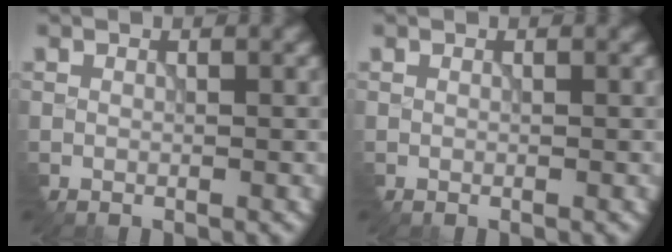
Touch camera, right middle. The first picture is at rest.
{"total": 0.0}